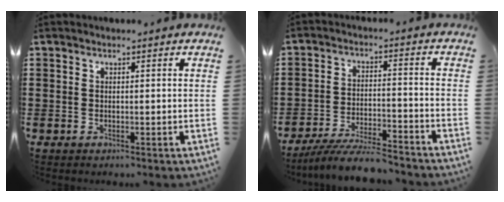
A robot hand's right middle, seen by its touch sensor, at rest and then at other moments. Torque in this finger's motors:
{"motor_torque": [2.14, 0.00, 0.14, 0.09]}